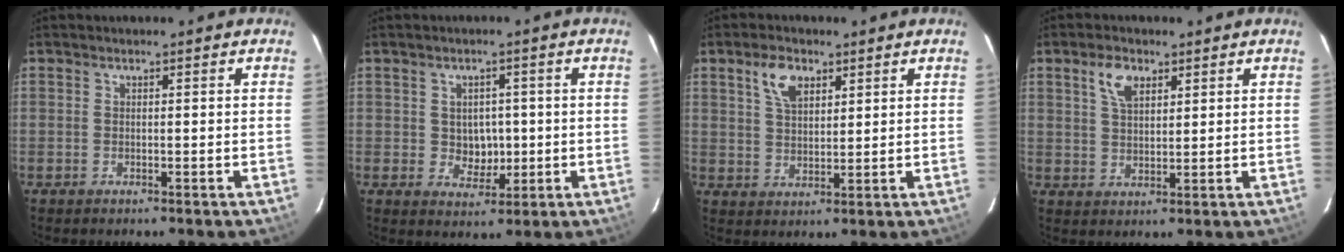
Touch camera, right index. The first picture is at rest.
{"total": 4.4, "force": [0.0, 3.9, 2.1], "torque": [-0.035, 0.006, 0.008]}
{"total": 6.0, "force": [3.2, 3.2, 3.9], "torque": [-0.073, 0.012, 0.060]}
{"total": 5.2, "force": [2.7, 2.8, 3.4], "torque": [-0.064, 0.011, 0.052]}